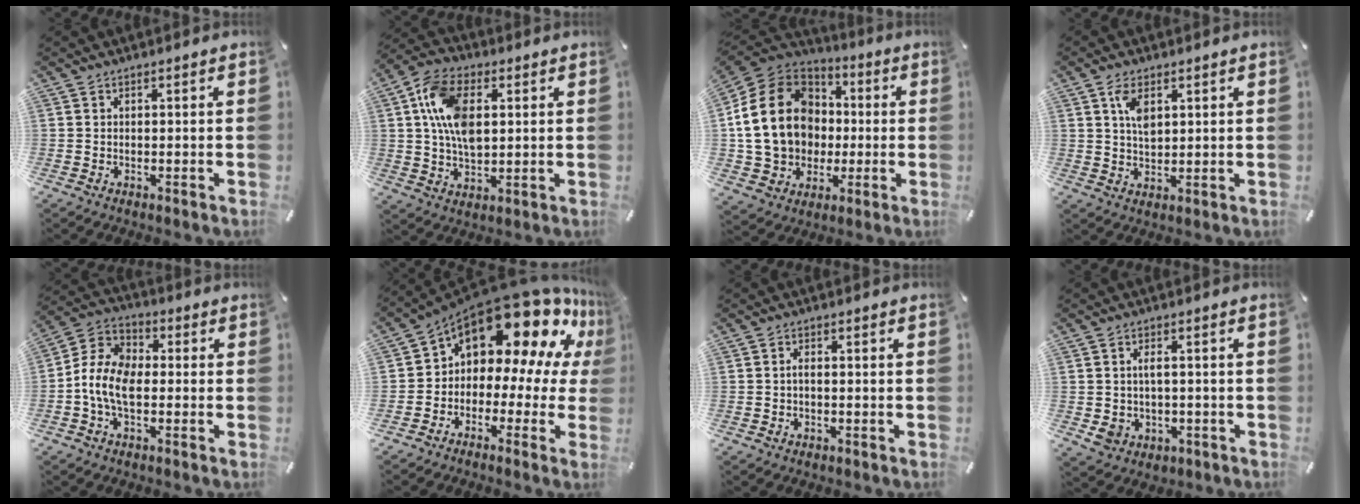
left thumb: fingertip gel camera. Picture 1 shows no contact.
{"total": 12.6, "force": [2.6, 7.9, 9.4], "torque": [-0.201, 0.007, 0.047]}
{"total": 21.8, "force": [0.5, 18.2, 12.0], "torque": [-0.247, 0.018, 0.021]}
{"total": 5.4, "force": [2.2, 3.0, 3.9], "torque": [-0.069, -0.002, 0.036]}
{"total": 9.0, "force": [-3.2, 5.6, 6.3], "torque": [-0.145, 0.010, -0.062]}
{"total": 18.2, "force": [11.6, 9.3, 10.5], "torque": [-0.173, -0.096, 0.195]}
{"total": 1.8, "force": [-0.3, 0.9, 1.4], "torque": [-0.028, 0.003, -0.007]}
{"total": 5.0, "force": [0.0, 4.0, 3.0], "torque": [-0.066, 0.001, -0.002]}